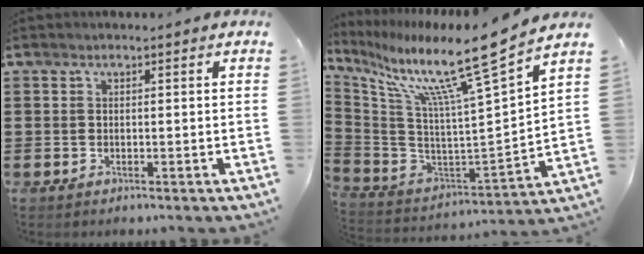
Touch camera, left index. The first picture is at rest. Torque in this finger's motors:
{"motor_torque": [2.14, 0.00, 0.50, 0.21]}